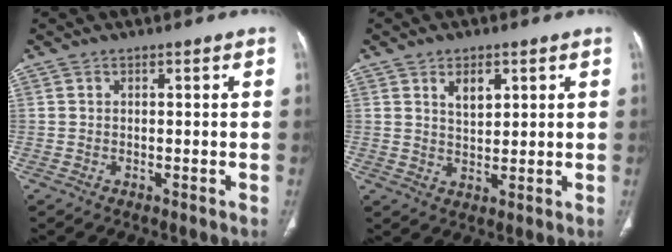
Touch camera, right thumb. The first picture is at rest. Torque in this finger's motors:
{"motor_torque": [-0.01, -0.01, -0.05, 0.02, 0.00]}